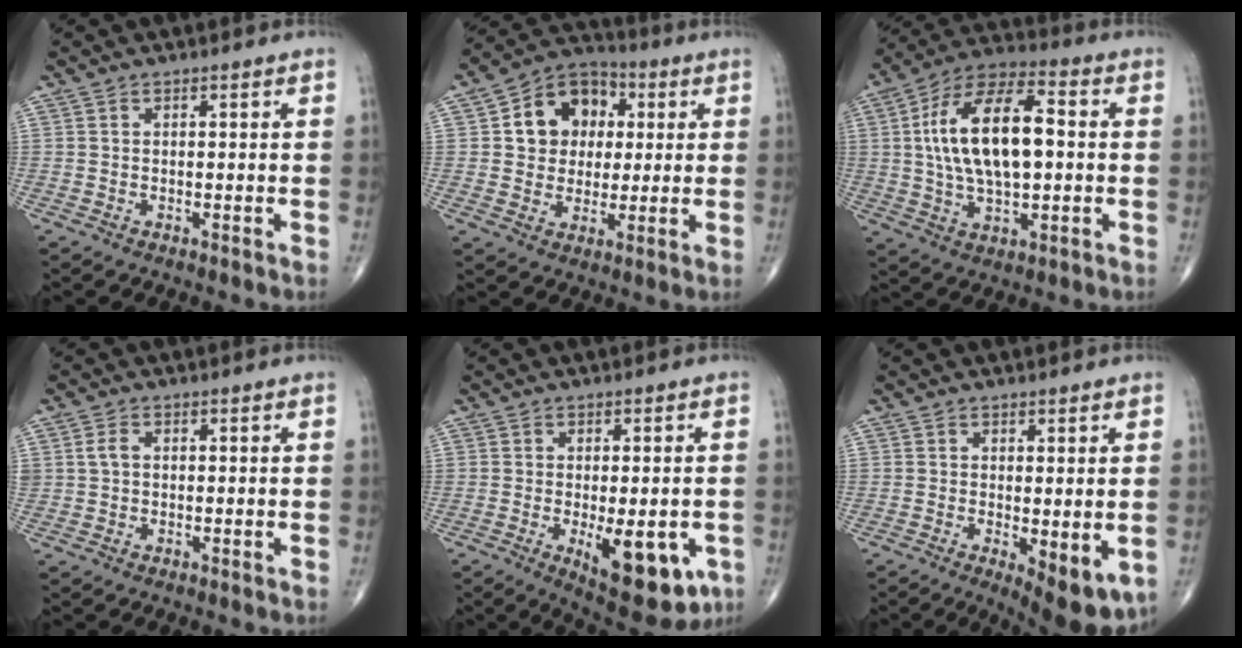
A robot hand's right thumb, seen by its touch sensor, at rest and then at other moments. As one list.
[{"total": 13.0, "force": [2.7, 10.5, 7.1], "torque": [-0.070, 0.009, 0.039]}, {"total": 18.5, "force": [1.5, 8.9, 16.1], "torque": [-0.287, 0.025, 0.021]}, {"total": 2.0, "force": [0.3, 1.5, 1.4], "torque": [-0.027, 0.005, 0.005]}, {"total": 13.2, "force": [-4.1, 5.6, 11.2], "torque": [-0.135, -0.011, -0.041]}, {"total": 8.2, "force": [-2.1, 2.9, 7.4], "torque": [-0.098, -0.022, -0.025]}]